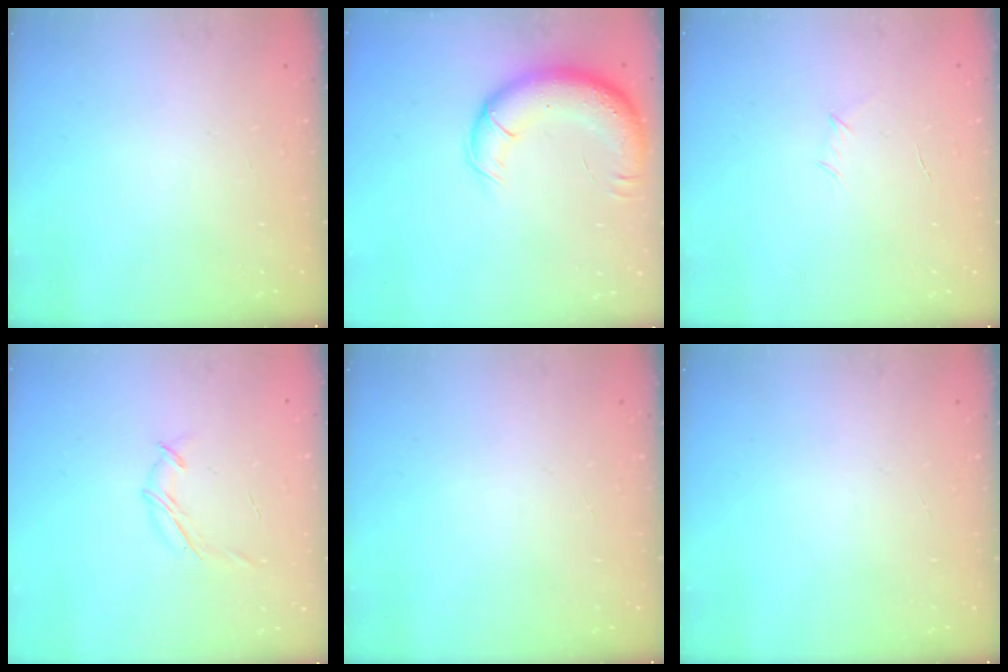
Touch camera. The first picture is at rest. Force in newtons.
{"total": 14.8, "press": 14.4, "slide": 3.5}
{"total": 3.5, "press": 3.4, "slide": 0.9}
{"total": 6.6, "press": 6.5, "slide": 1.3}
{"total": 0.0}
{"total": 0.0}